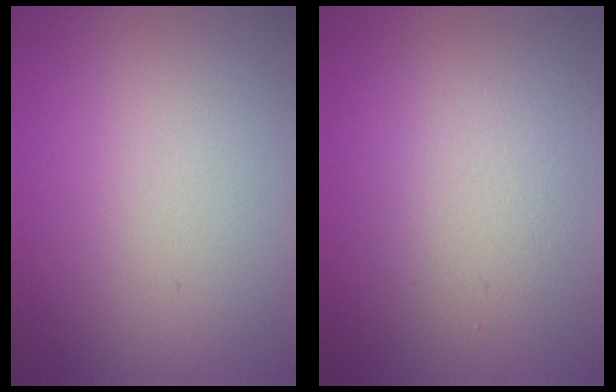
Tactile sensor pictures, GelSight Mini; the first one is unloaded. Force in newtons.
{"total": 2.1, "press": 2.1, "slide": 0.1}